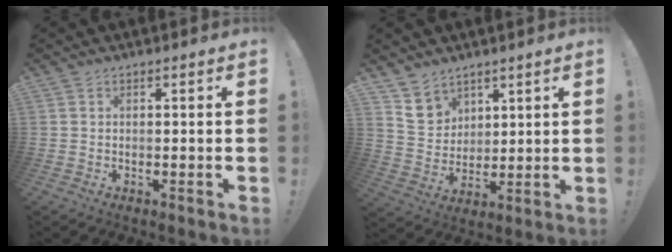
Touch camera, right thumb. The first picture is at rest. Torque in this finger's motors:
{"motor_torque": [-0.06, 0.12, -0.04, 0.10, 0.02]}